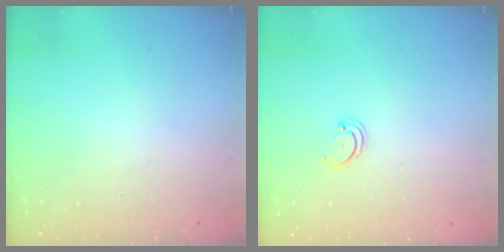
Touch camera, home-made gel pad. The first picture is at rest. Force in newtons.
{"total": 2.0, "press": 2.0, "slide": 0.2}